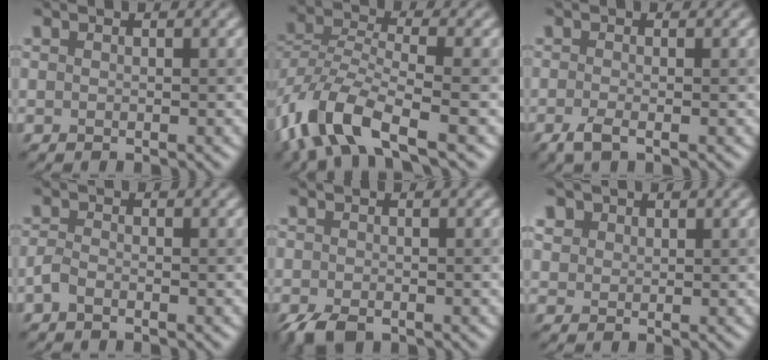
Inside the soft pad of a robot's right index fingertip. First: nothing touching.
{"total": 8.4, "force": [-5.0, 3.1, 6.1], "torque": [-0.134, 0.000, -0.107]}
{"total": 1.9, "force": [-1.1, 0.5, 1.4], "torque": [-0.036, -0.005, -0.027]}
{"total": 1.3, "force": [-0.9, 0.5, 0.8], "torque": [-0.021, 0.002, -0.022]}
{"total": 2.9, "force": [-1.9, 1.4, 1.6], "torque": [-0.033, -0.004, -0.040]}
{"total": 2.1, "force": [1.4, 1.5, 0.5], "torque": [-0.016, 0.002, 0.029]}